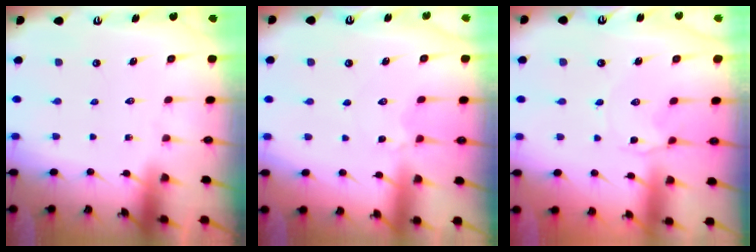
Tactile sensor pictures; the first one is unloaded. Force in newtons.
{"total": 2.8, "press": 2.7, "slide": 0.5}
{"total": 2.7, "press": 2.6, "slide": 0.4}